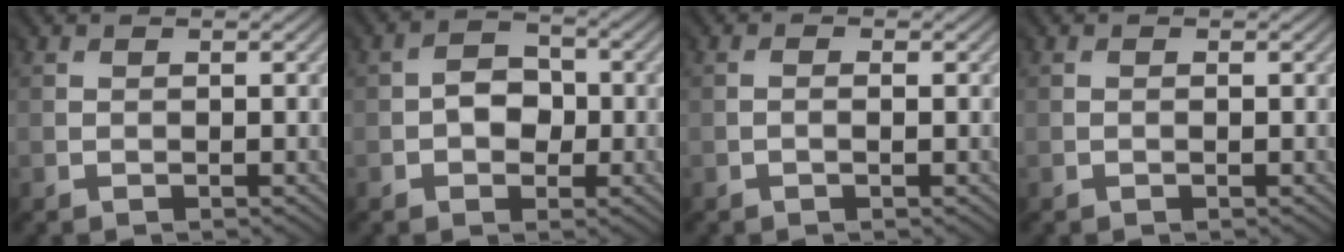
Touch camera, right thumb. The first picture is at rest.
{"total": 3.2, "force": [-0.7, 2.5, 1.8], "torque": [-0.024, 0.003, -0.016]}
{"total": 0.7, "force": [-0.3, 0.1, 0.6], "torque": [-0.014, 0.003, -0.008]}
{"total": 0.0}